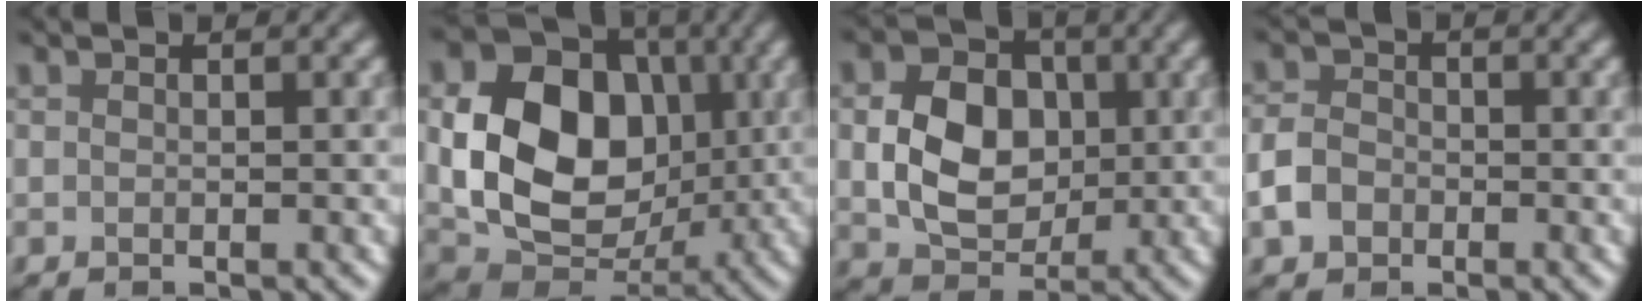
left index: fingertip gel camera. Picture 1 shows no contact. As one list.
[{"total": 11.3, "force": [0.4, 8.8, 7.0], "torque": [-0.125, -0.011, 0.011]}, {"total": 6.2, "force": [0.2, 4.9, 3.9], "torque": [-0.072, -0.003, 0.010]}, {"total": 2.6, "force": [-1.4, 2.0, 0.8], "torque": [-0.015, 0.002, -0.031]}]